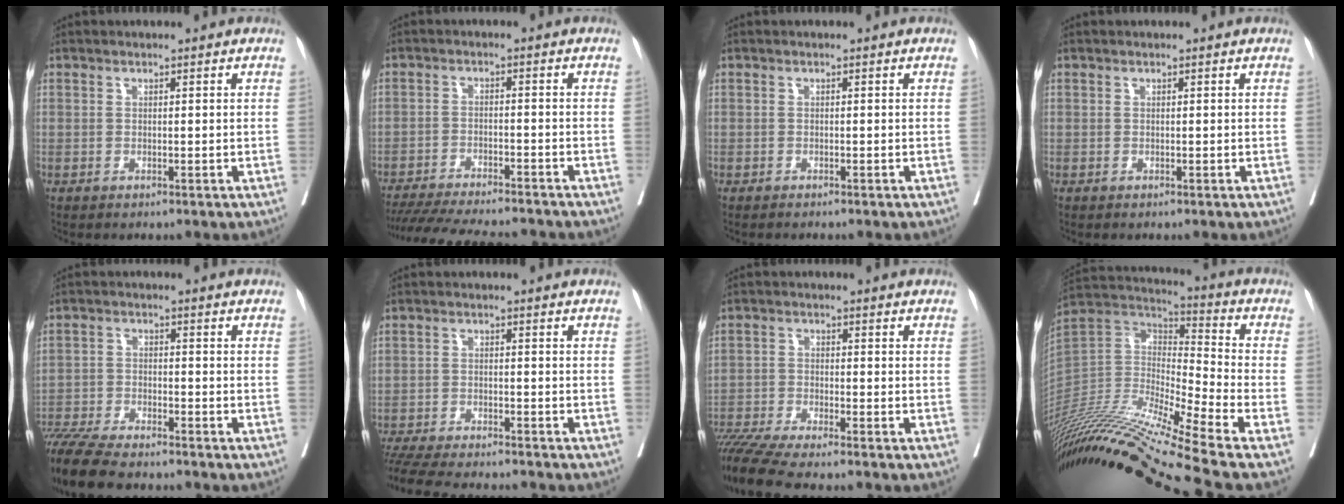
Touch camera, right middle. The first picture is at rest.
{"total": 16.3, "force": [-14.8, 2.0, 6.4], "torque": [-0.132, -0.026, -0.215]}
{"total": 1.0, "force": [-0.9, 0.0, 0.4], "torque": [-0.008, 0.000, -0.013]}
{"total": 0.0}
{"total": 12.0, "force": [-10.6, 1.6, 5.5], "torque": [-0.095, -0.023, -0.173]}
{"total": 15.1, "force": [-13.6, 1.9, 6.3], "torque": [-0.126, -0.030, -0.201]}
{"total": 11.8, "force": [-10.3, 0.0, 5.8], "torque": [-0.098, -0.025, -0.174]}
{"total": 27.2, "force": [-22.5, -2.0, 15.1], "torque": [-0.313, -0.030, -0.409]}